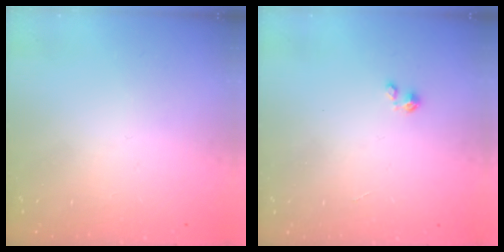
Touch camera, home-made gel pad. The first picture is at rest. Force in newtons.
{"total": 0.0}